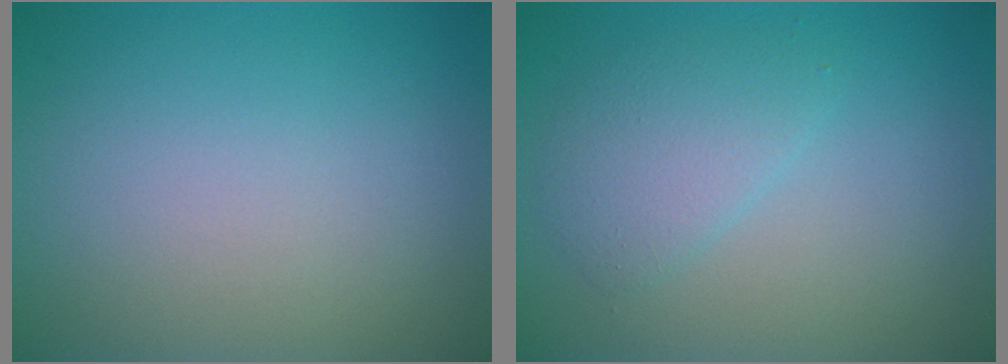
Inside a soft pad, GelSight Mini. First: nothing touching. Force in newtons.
{"total": 2.6, "press": 2.6, "slide": 0.3}